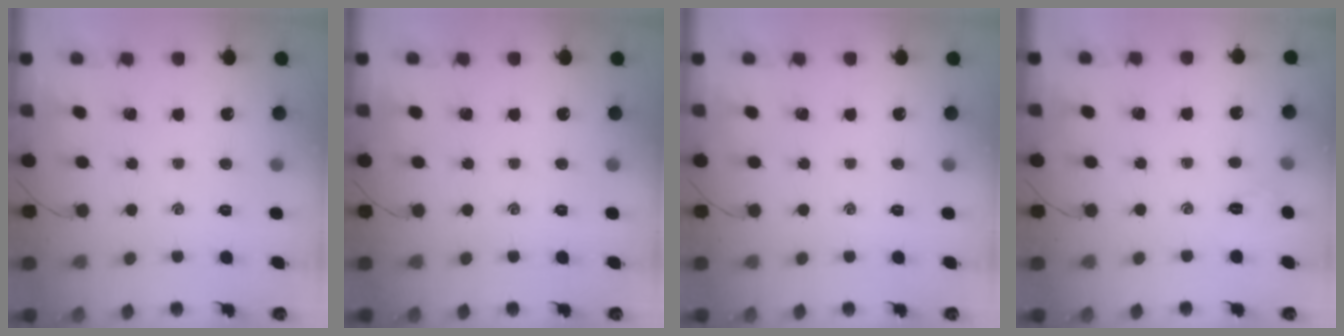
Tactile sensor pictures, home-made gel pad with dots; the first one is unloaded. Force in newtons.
{"total": 0.0}
{"total": 0.0}
{"total": 2.4, "press": 2.3, "slide": 0.7}